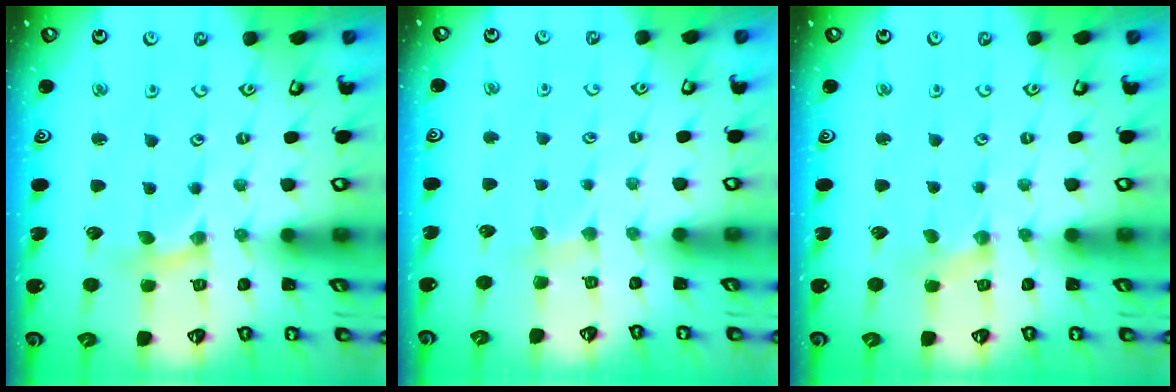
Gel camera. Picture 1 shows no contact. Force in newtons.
{"total": 2.5, "press": 2.4, "slide": 0.4}
{"total": 0.0}